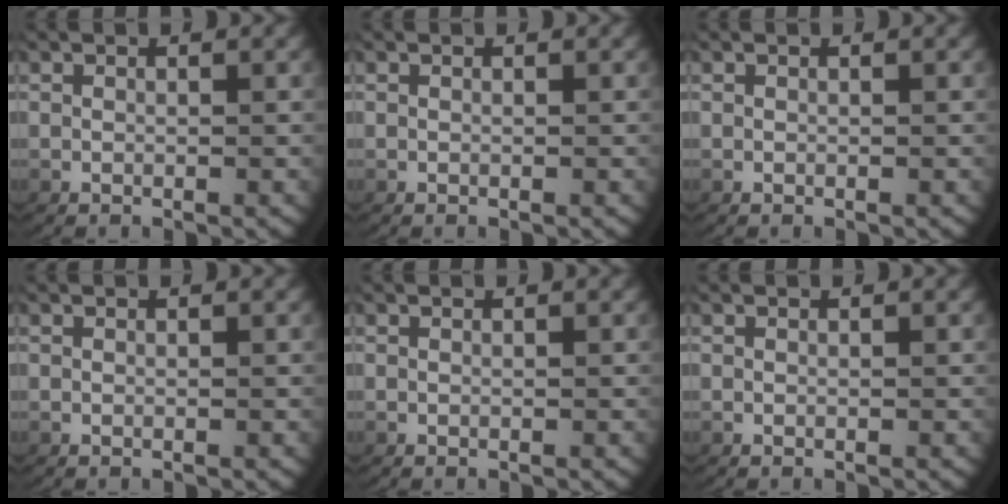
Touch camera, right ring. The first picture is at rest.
{"total": 0.0}
{"total": 0.0}
{"total": 0.0}
{"total": 0.0}
{"total": 0.0}